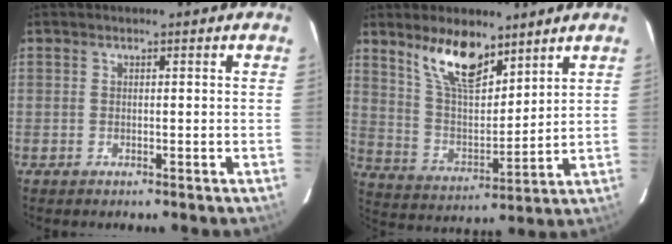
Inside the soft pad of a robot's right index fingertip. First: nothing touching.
{"total": 12.6, "force": [8.9, 4.8, 7.5], "torque": [-0.133, -0.002, 0.174]}